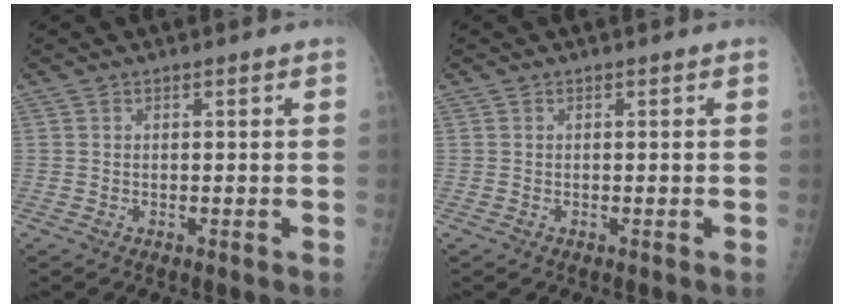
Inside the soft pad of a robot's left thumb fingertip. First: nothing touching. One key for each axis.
{"total": 0.0}